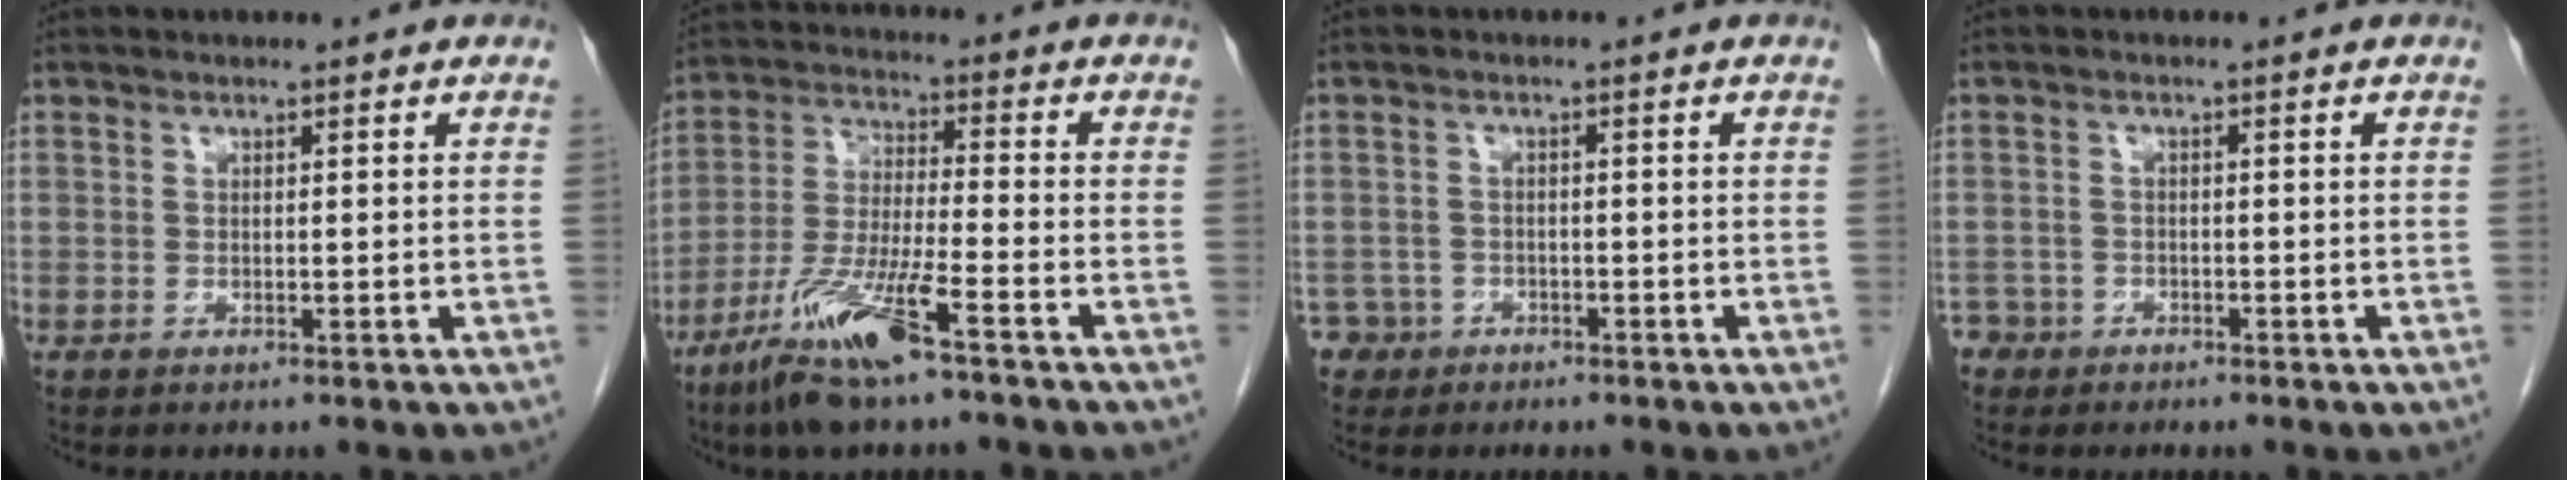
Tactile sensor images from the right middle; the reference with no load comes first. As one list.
[{"total": 11.6, "force": [-7.4, 0.7, 8.9], "torque": [-0.188, -0.026, -0.141]}, {"total": 3.3, "force": [-1.9, 2.6, -0.6], "torque": [0.011, 0.010, -0.035]}, {"total": 2.5, "force": [-1.8, 1.7, -0.5], "torque": [0.006, 0.008, -0.036]}]